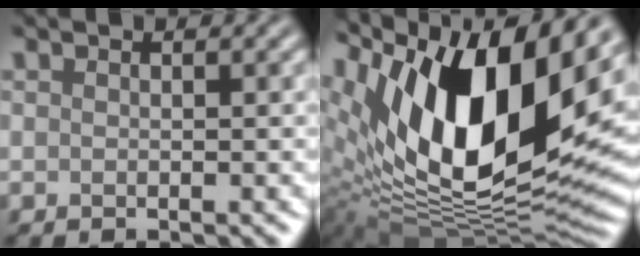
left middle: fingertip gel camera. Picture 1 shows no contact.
{"total": 17.6, "force": [6.6, 7.8, 14.3], "torque": [-0.248, 0.003, 0.106]}